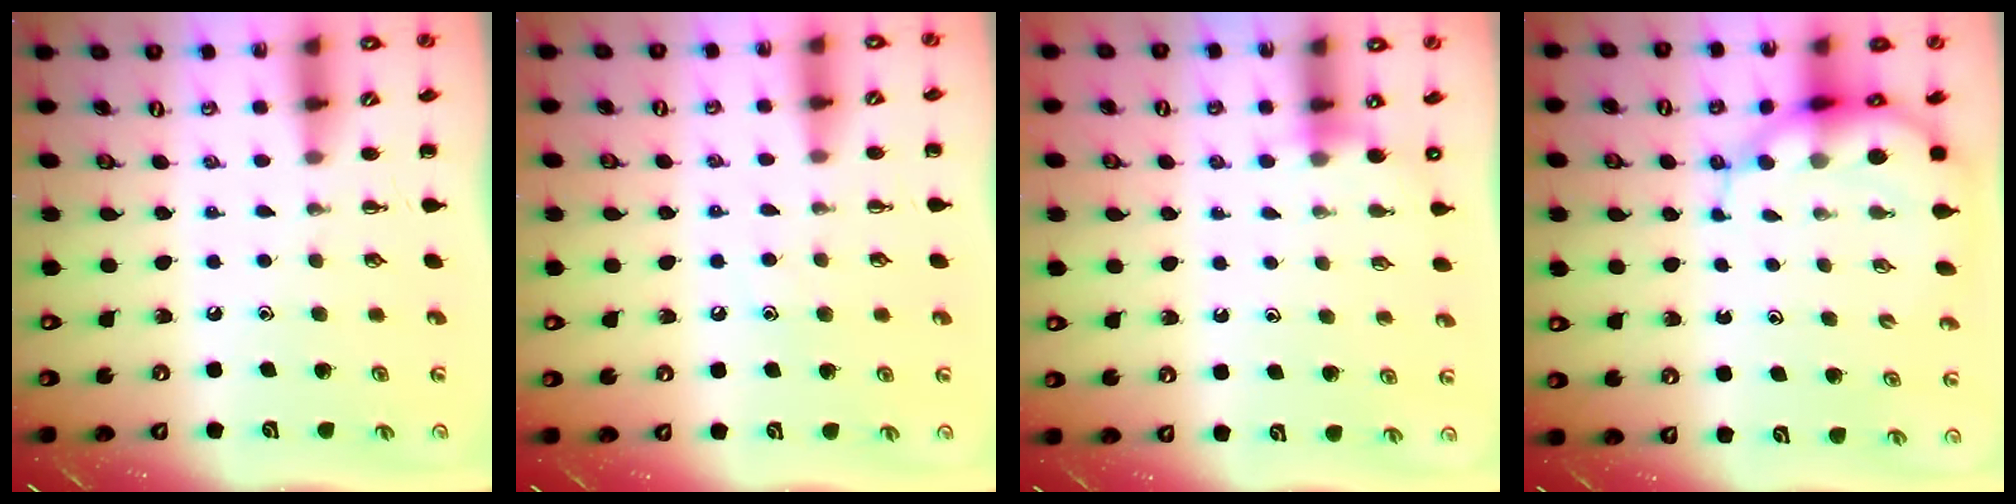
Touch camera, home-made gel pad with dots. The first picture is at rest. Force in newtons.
{"total": 6.0, "press": 5.9, "slide": 1.4}
{"total": 4.2, "press": 4.1, "slide": 1.0}
{"total": 7.3, "press": 6.9, "slide": 2.3}